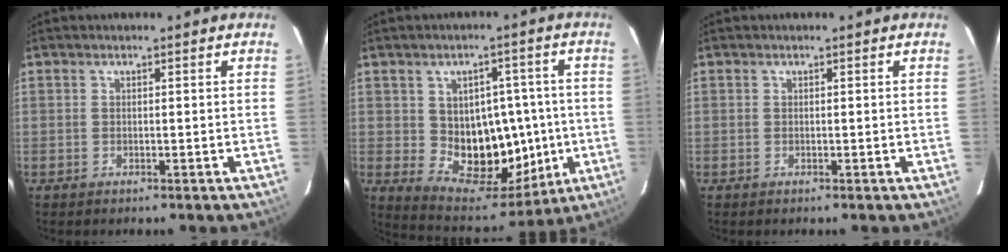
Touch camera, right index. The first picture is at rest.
{"total": 13.7, "force": [-0.7, 8.7, 10.5], "torque": [-0.148, 0.022, 0.016]}
{"total": 0.0}